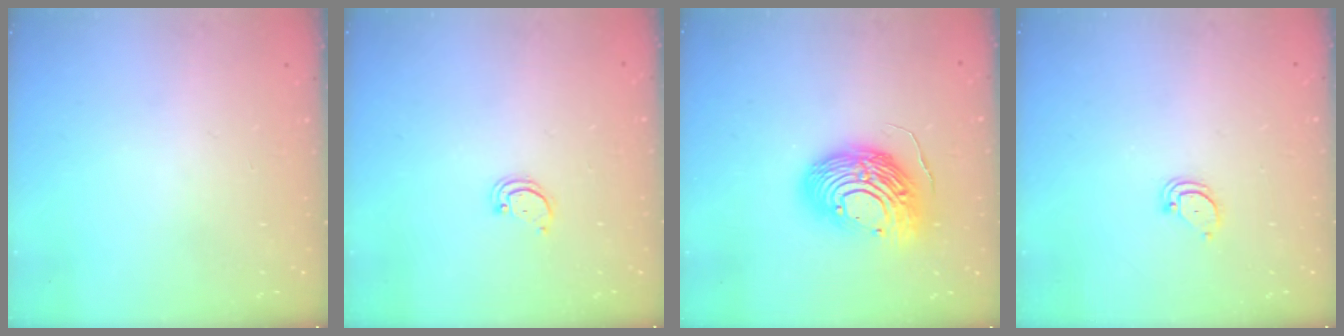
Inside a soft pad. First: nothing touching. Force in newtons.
{"total": 1.8, "press": 1.8, "slide": 0.2}
{"total": 16.0, "press": 15.8, "slide": 2.4}
{"total": 2.7, "press": 2.7, "slide": 0.2}